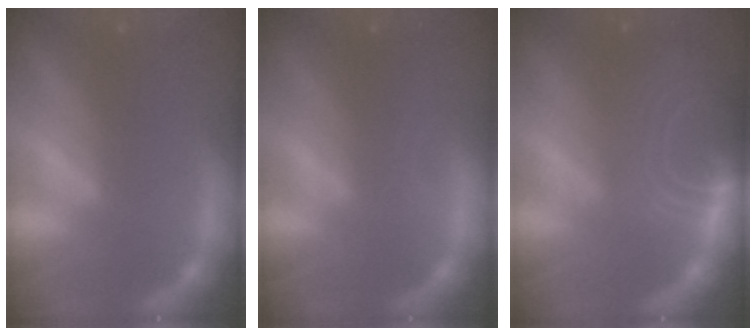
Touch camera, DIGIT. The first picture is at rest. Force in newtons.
{"total": 0.9}
{"total": 10.0}